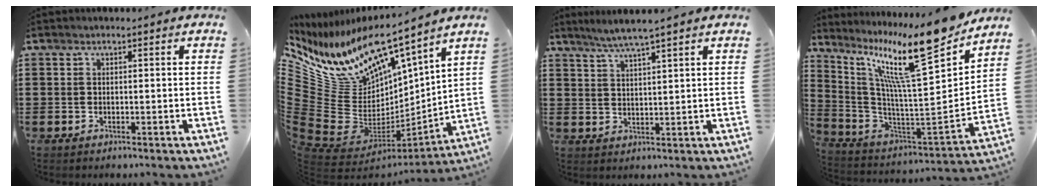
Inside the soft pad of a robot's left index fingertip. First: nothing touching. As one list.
[{"total": 12.2, "force": [9.4, 6.3, 4.6], "torque": [-0.154, -0.106, 0.159]}, {"total": 3.8, "force": [3.3, -0.3, 2.0], "torque": [-0.046, -0.005, 0.059]}, {"total": 16.5, "force": [12.1, 1.1, 11.1], "torque": [-0.226, -0.090, 0.193]}]